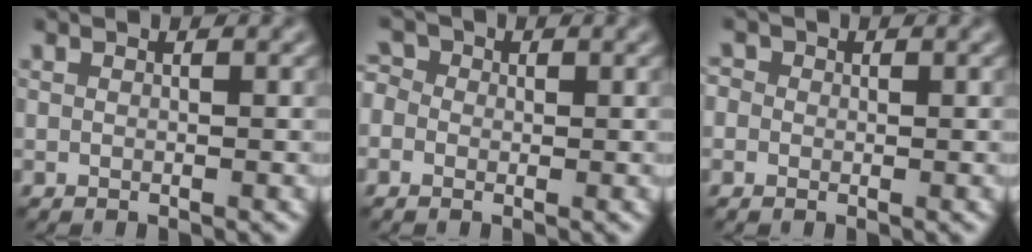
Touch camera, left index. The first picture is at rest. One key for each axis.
{"total": 2.2, "fx": 0.2, "fy": 2.0, "fz": 0.9, "tx": -0.011, "ty": 0.015, "tz": -0.016}
{"total": 0.9, "fx": -0.1, "fy": 0.9, "fz": 0.1, "tx": 0.000, "ty": 0.001, "tz": -0.008}